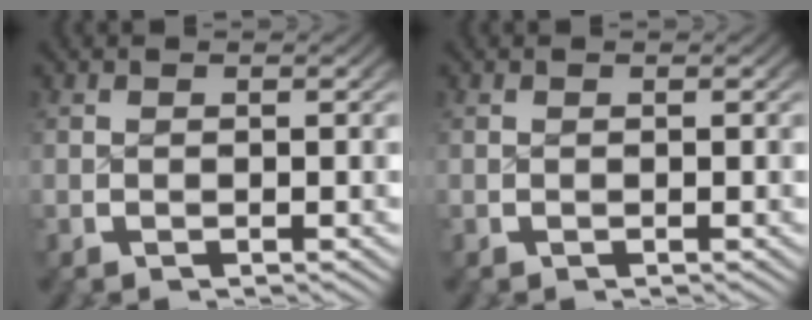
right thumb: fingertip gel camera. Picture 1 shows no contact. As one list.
[{"total": 0.0}]